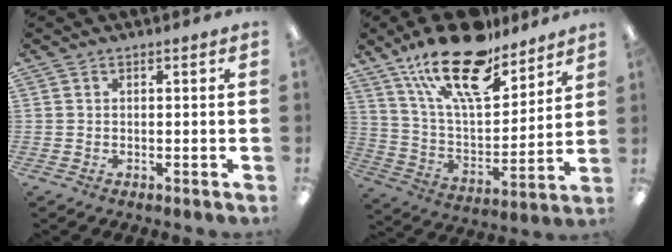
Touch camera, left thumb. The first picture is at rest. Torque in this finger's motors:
{"motor_torque": [0.31, 0.35, 1.48, -1.29, 0.52]}